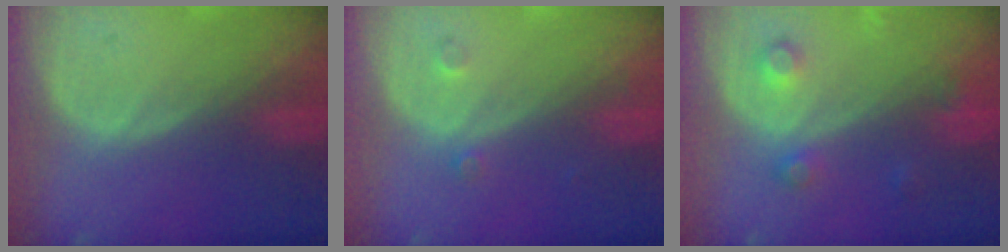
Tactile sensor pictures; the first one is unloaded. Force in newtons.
{"total": 1.5, "press": 1.2, "slide": 0.8}
{"total": 3.7, "press": 3.4, "slide": 1.6}